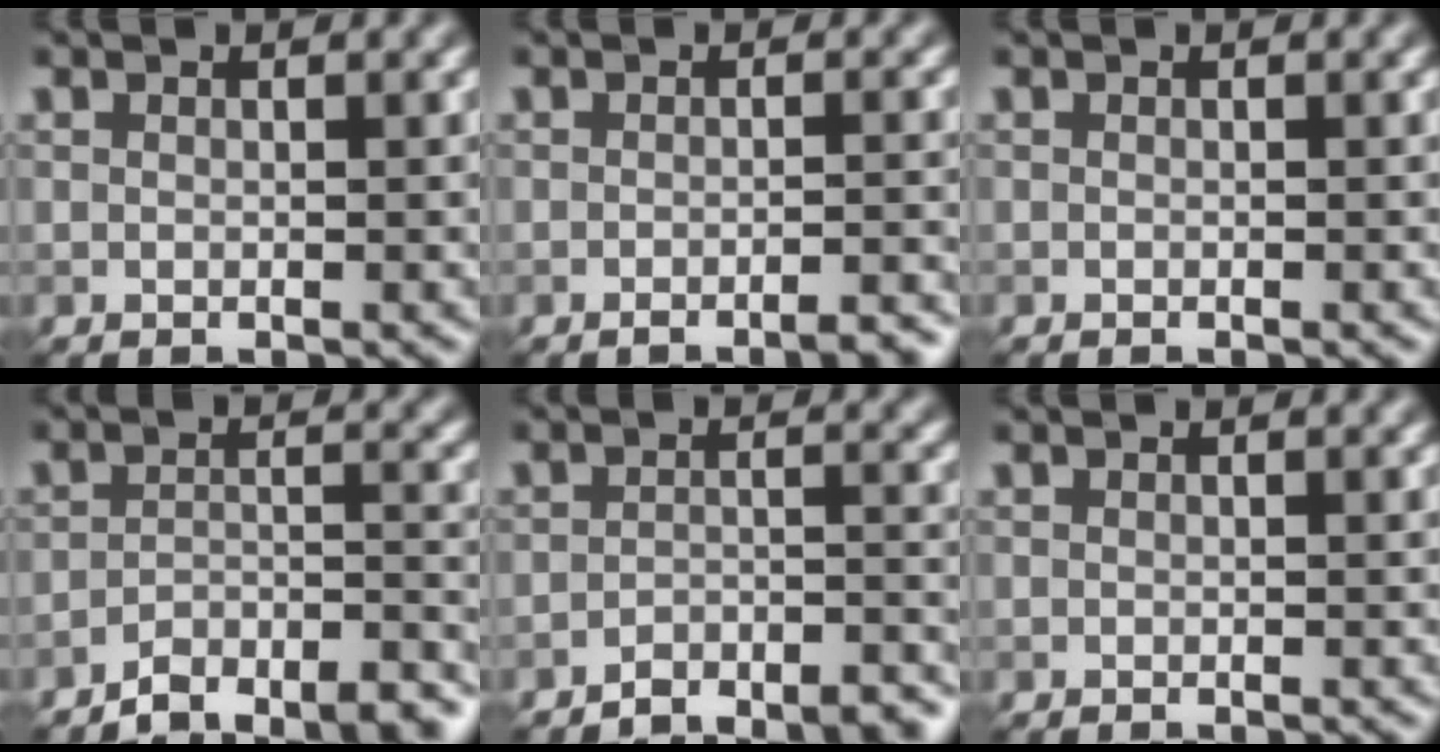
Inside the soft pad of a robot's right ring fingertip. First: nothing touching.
{"total": 2.6, "force": [-2.0, 0.5, 1.7], "torque": [-0.012, 0.006, -0.031]}
{"total": 0.0}
{"total": 8.0, "force": [-7.2, 1.7, 2.9], "torque": [-0.033, -0.004, -0.114]}
{"total": 5.2, "force": [-4.8, 1.1, 1.7], "torque": [-0.024, -0.003, -0.074]}
{"total": 0.0}